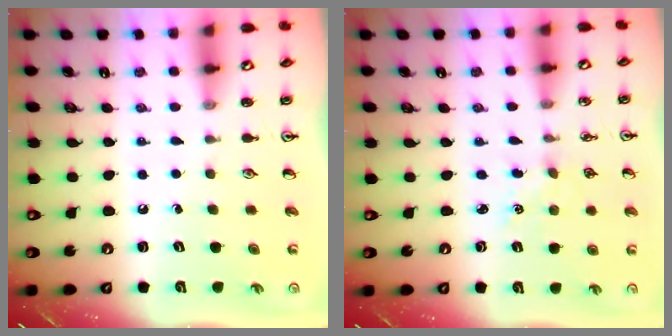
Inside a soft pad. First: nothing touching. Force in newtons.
{"total": 2.7, "press": 2.7, "slide": 0.4}